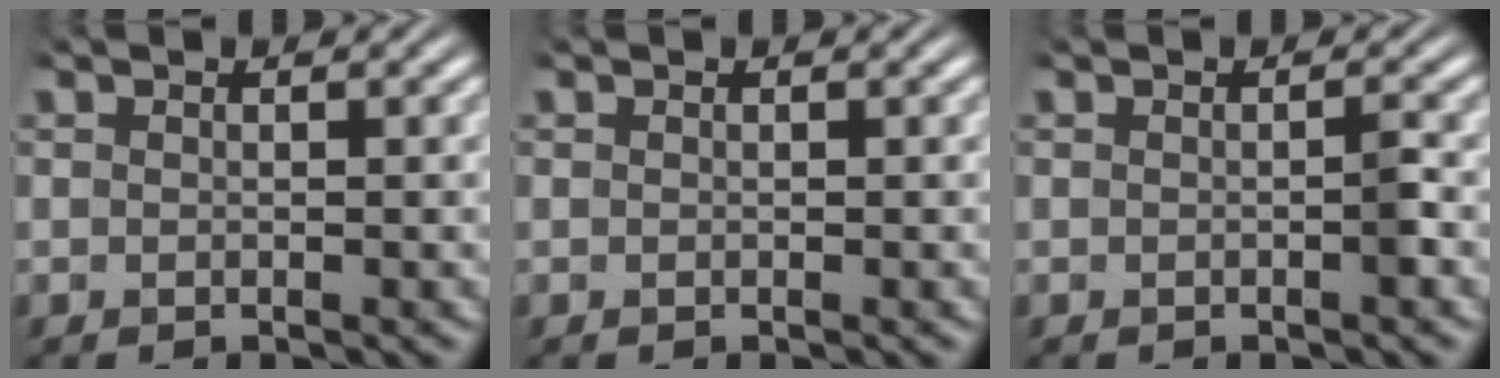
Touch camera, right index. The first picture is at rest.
{"total": 0.0}
{"total": 0.7, "force": [-0.1, 0.0, 0.6], "torque": [-0.005, 0.003, -0.005]}